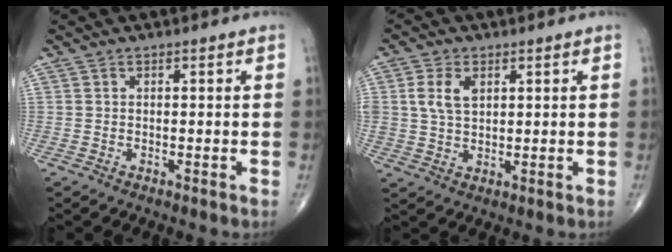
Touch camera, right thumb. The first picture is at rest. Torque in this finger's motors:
{"motor_torque": [-0.10, -0.14, 0.78, 0.23, 0.24]}